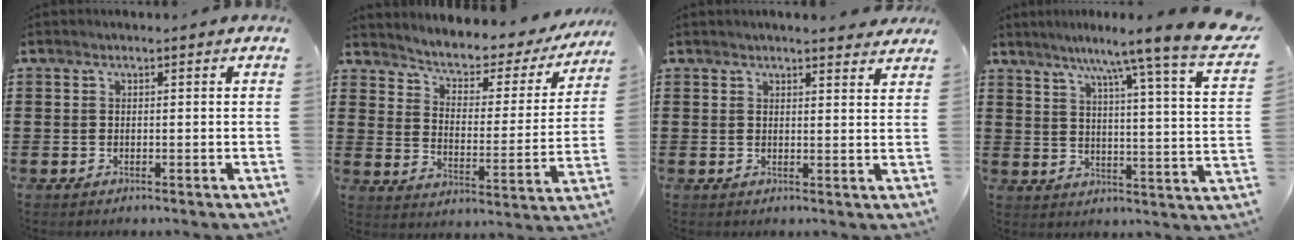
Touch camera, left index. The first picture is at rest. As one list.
[{"total": 3.5, "force": [2.8, 1.2, 1.6], "torque": [-0.049, -0.022, 0.036]}, {"total": 2.5, "force": [2.4, 0.0, 0.5], "torque": [-0.016, -0.004, 0.047]}, {"total": 8.9, "force": [7.3, -1.3, 4.9], "torque": [-0.103, -0.061, 0.109]}]